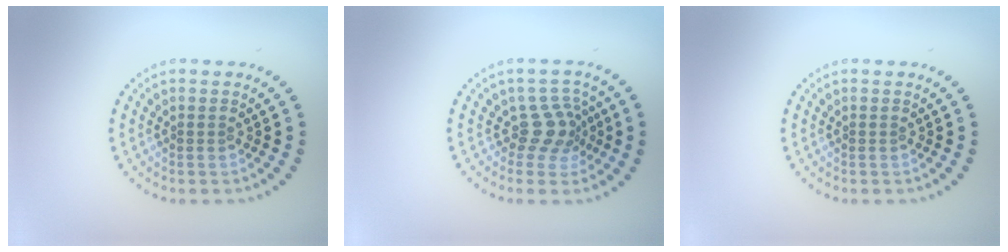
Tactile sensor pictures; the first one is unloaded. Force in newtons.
{"total": 3.0, "press": 2.2, "slide": 2.0}
{"total": 0.0}